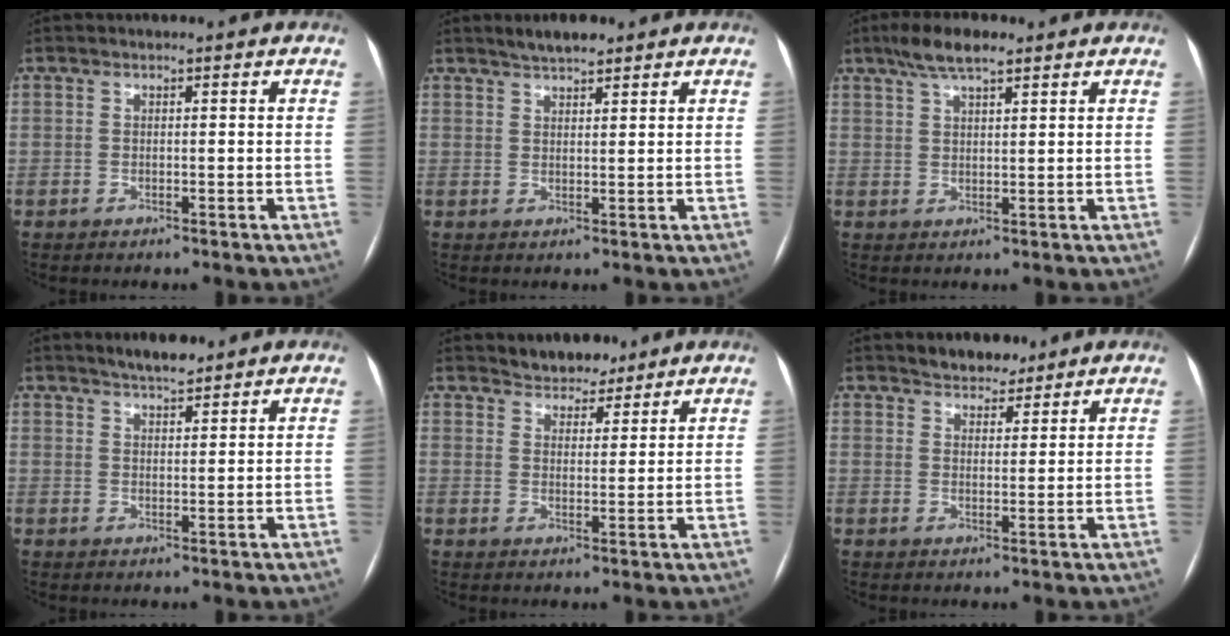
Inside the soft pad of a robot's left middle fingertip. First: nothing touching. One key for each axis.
{"total": 3.8, "fx": 3.2, "fy": 1.0, "fz": 1.9, "tx": -0.037, "ty": 0.011, "tz": 0.054}
{"total": 5.9, "fx": 4.2, "fy": 1.4, "fz": 3.9, "tx": -0.081, "ty": 0.019, "tz": 0.075}
{"total": 3.9, "fx": 3.4, "fy": 0.7, "fz": 1.7, "tx": -0.033, "ty": 0.006, "tz": 0.058}
{"total": 5.1, "fx": 4.5, "fy": 2.2, "fz": 1.0, "tx": -0.014, "ty": 0.007, "tz": 0.072}
{"total": 4.6, "fx": 3.9, "fy": 2.0, "fz": 1.3, "tx": -0.017, "ty": 0.007, "tz": 0.065}